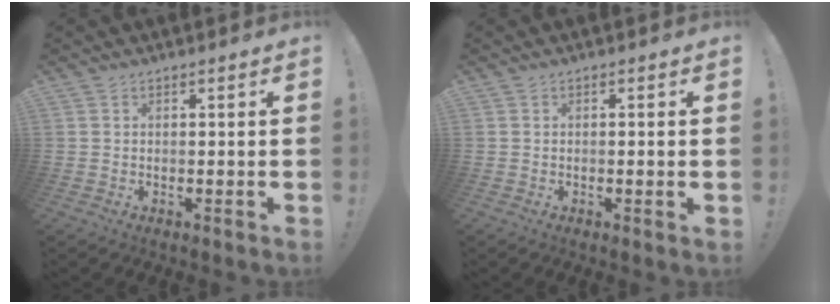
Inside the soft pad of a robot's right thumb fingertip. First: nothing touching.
{"total": 1.2, "force": [0.1, -0.2, 1.2], "torque": [-0.014, -0.002, 0.000]}